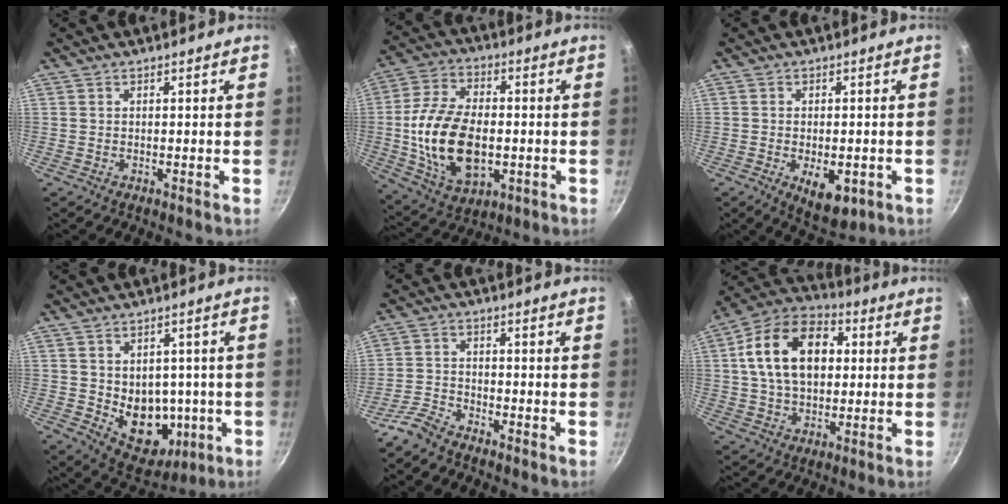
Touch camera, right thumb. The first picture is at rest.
{"total": 18.6, "force": [-1.9, 11.2, 14.7], "torque": [-0.269, 0.014, -0.025]}
{"total": 7.7, "force": [-2.5, 4.0, 6.1], "torque": [-0.067, -0.001, -0.022]}
{"total": 12.5, "force": [-1.2, 9.8, 7.8], "torque": [-0.065, -0.008, 0.008]}
{"total": 4.2, "force": [-3.7, 1.4, 1.3], "torque": [-0.033, 0.028, -0.083]}
{"total": 17.7, "force": [3.1, 11.8, 12.8], "torque": [-0.191, 0.022, 0.039]}